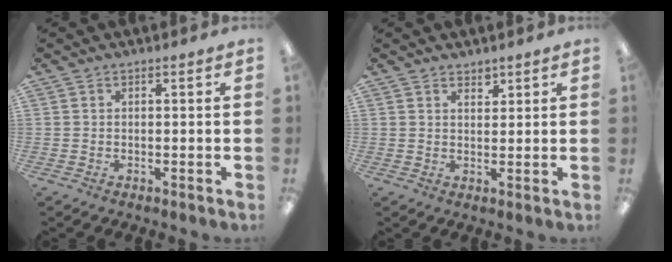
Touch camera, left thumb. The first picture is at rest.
{"total": 2.1, "force": [1.9, 0.8, 0.3], "torque": [0.001, -0.010, 0.035]}